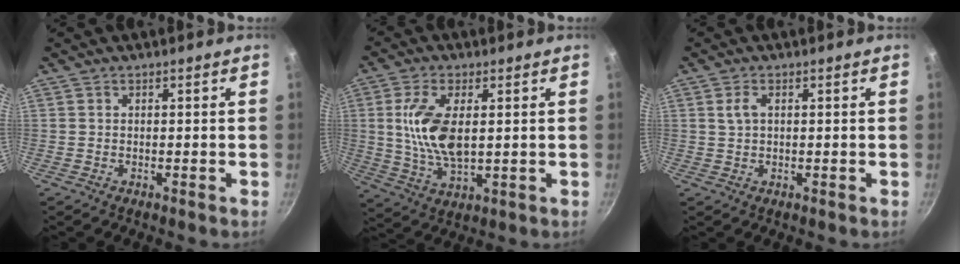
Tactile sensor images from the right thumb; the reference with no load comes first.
{"total": 11.4, "force": [1.5, 5.4, 9.9], "torque": [-0.203, -0.013, 0.035]}
{"total": 2.2, "force": [0.6, 1.2, 1.8], "torque": [-0.039, 0.004, 0.013]}